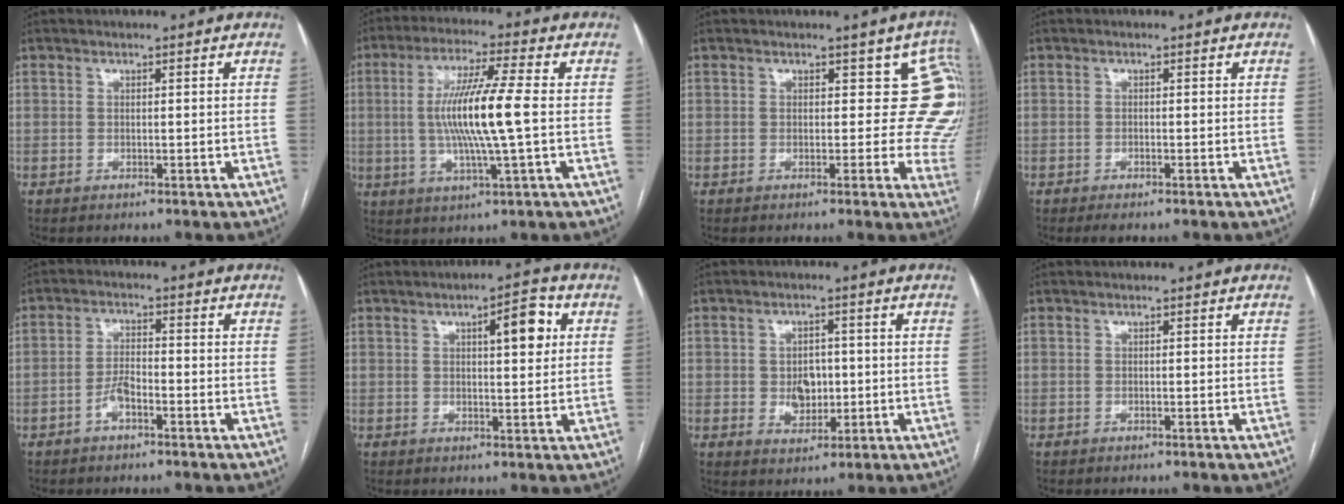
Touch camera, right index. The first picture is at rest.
{"total": 11.9, "force": [-0.1, 0.0, 11.9], "torque": [-0.232, -0.001, -0.004]}
{"total": 7.3, "force": [3.7, 4.5, 4.4], "torque": [-0.020, -0.002, 0.017]}
{"total": 1.7, "force": [-1.3, 0.3, 1.1], "torque": [-0.018, -0.004, -0.020]}
{"total": 3.3, "force": [-1.8, 1.2, 2.5], "torque": [-0.049, 0.008, -0.034]}
{"total": 6.3, "force": [2.1, 1.7, 5.7], "torque": [-0.081, 0.010, 0.027]}
{"total": 4.9, "force": [-0.2, 3.7, 3.3], "torque": [-0.050, 0.006, 0.007]}
{"total": 0.0}